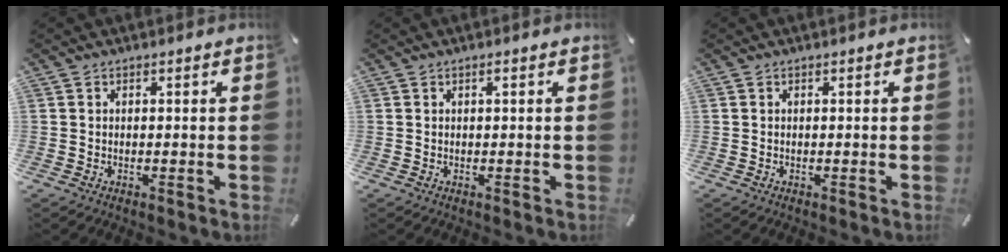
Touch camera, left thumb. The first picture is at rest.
{"total": 0.6, "force": [0.2, 0.1, 0.5], "torque": [-0.011, 0.000, 0.003]}
{"total": 0.0}